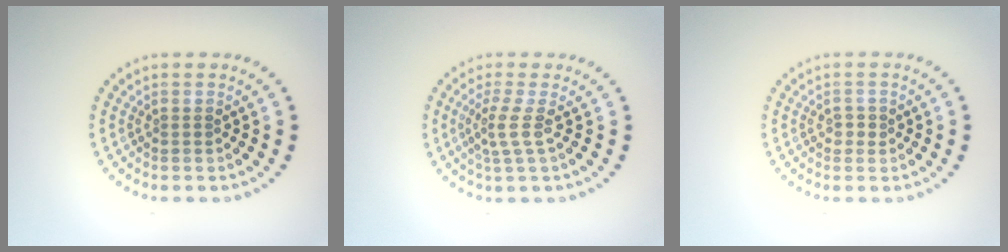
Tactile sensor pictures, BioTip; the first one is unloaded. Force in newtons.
{"total": 2.0, "press": 1.3, "slide": 1.5}
{"total": 1.2, "press": 1.1, "slide": 0.3}